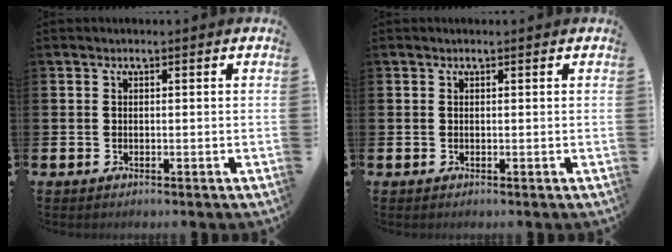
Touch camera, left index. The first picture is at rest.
{"total": 0.0}